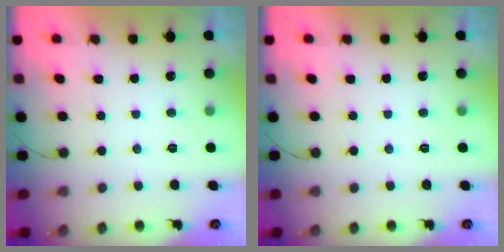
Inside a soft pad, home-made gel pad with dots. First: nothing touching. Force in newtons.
{"total": 0.0}